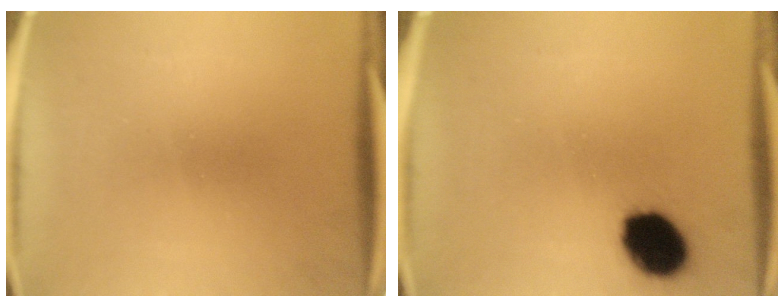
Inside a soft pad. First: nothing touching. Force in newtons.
{"total": 11.3}